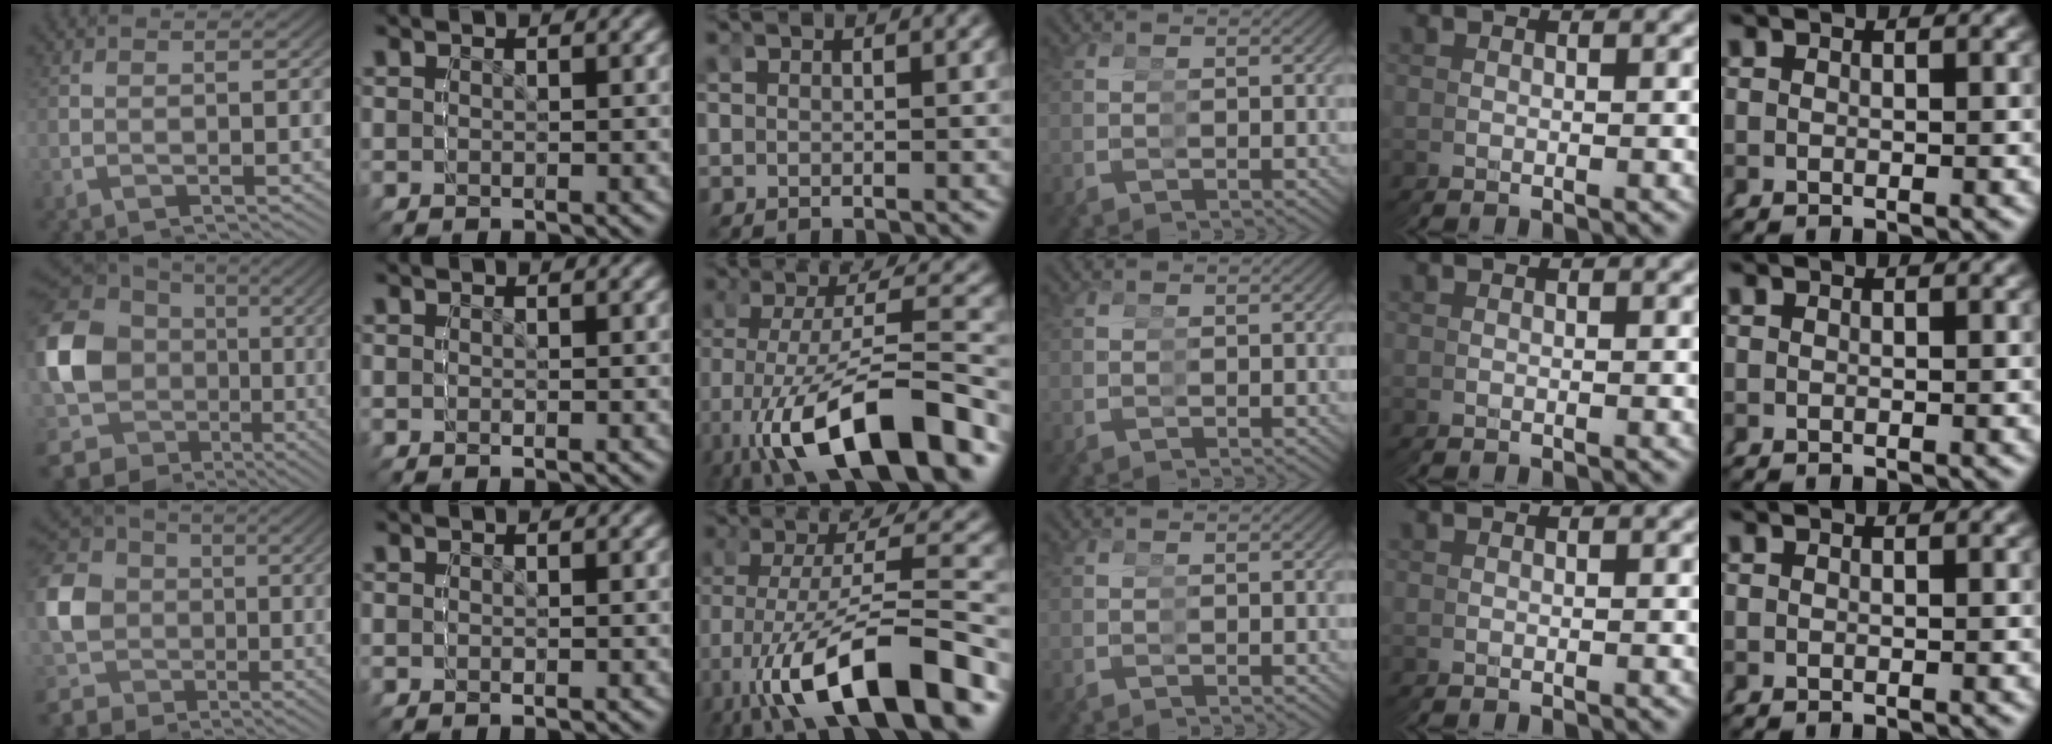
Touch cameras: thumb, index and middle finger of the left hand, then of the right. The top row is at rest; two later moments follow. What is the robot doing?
{"motion": "grasp_and_lifting", "object": "glue stick"}